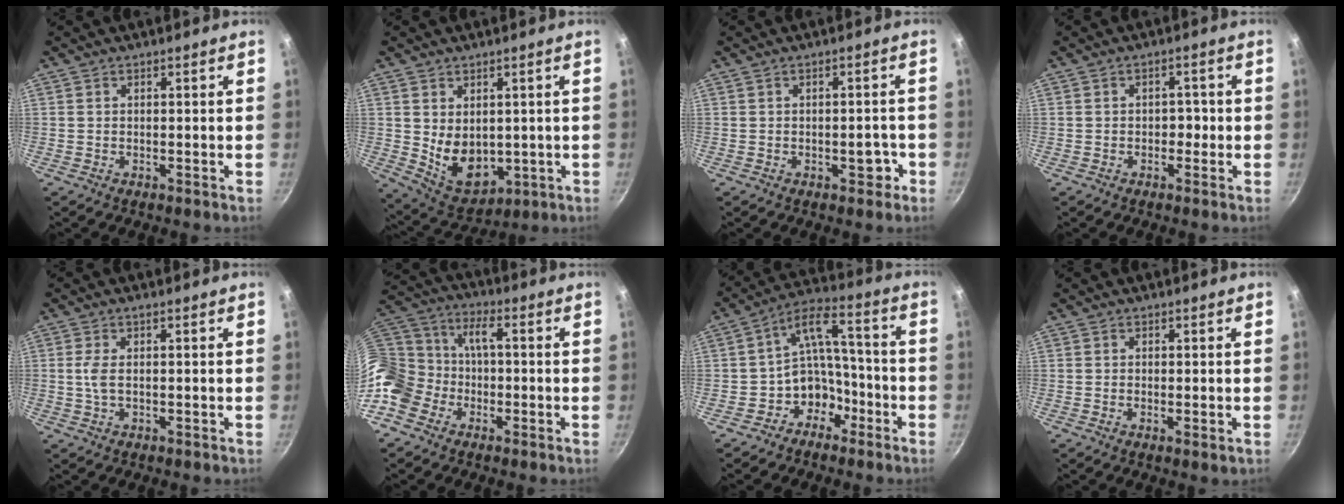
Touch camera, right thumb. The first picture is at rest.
{"total": 9.7, "force": [0.8, 6.9, 6.7], "torque": [-0.085, -0.026, 0.041]}
{"total": 2.1, "force": [-0.8, 1.2, 1.5], "torque": [-0.006, 0.012, -0.011]}
{"total": 2.4, "force": [-0.5, 1.9, 1.3], "torque": [0.004, 0.012, -0.010]}
{"total": 3.0, "force": [0.0, 1.1, 2.9], "torque": [-0.070, 0.004, -0.001]}
{"total": 14.1, "force": [-5.3, 10.6, 7.6], "torque": [-0.141, 0.064, -0.119]}
{"total": 9.5, "force": [-4.8, 7.0, 4.3], "torque": [-0.034, 0.069, -0.083]}
{"total": 1.2, "force": [-0.2, 0.3, 1.1], "torque": [-0.021, -0.005, -0.006]}